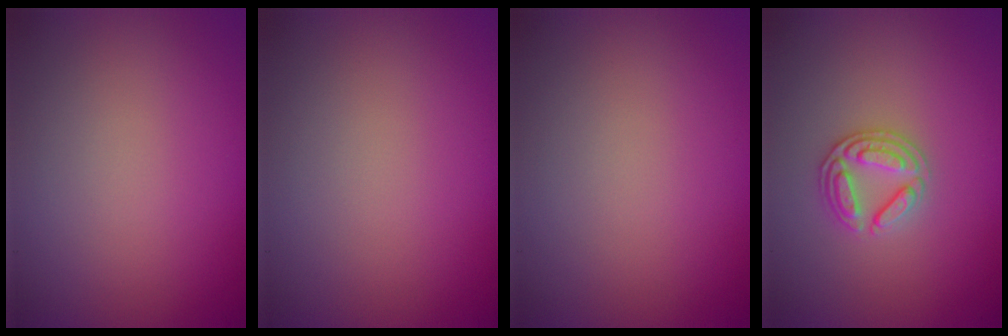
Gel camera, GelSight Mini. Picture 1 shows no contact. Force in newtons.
{"total": 0.0}
{"total": 0.0}
{"total": 2.7, "press": 2.7, "slide": 0.6}